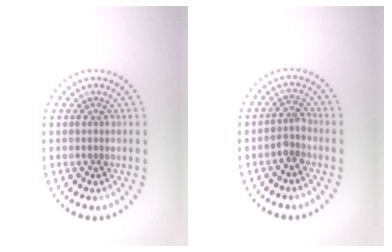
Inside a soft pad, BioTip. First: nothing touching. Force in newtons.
{"total": 1.8, "press": 1.3, "slide": 1.2}